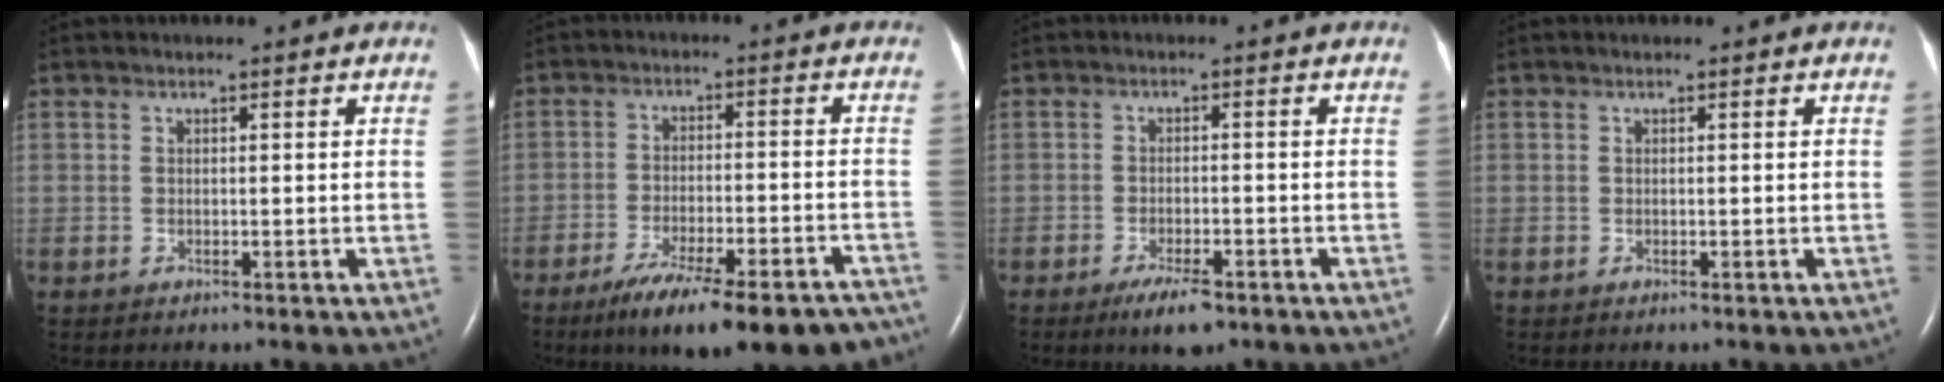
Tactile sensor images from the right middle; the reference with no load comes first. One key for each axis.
{"total": 19.1, "fx": -15.2, "fy": 3.7, "fz": 10.9, "tx": -0.116, "ty": -0.005, "tz": -0.216}
{"total": 4.6, "fx": -3.0, "fy": 1.2, "fz": 3.3, "tx": -0.065, "ty": -0.006, "tz": -0.046}
{"total": 0.0}